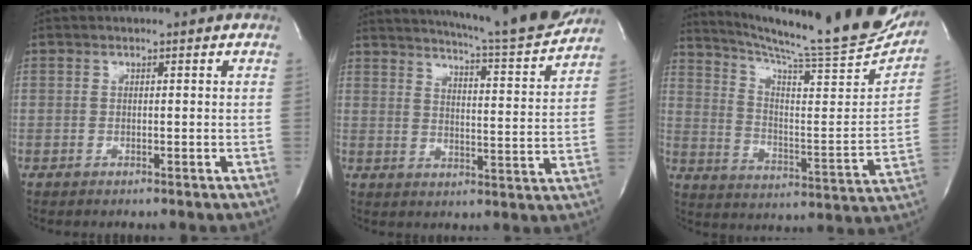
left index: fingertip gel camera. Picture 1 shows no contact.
{"total": 17.8, "force": [16.4, -0.4, 6.8], "torque": [-0.112, -0.054, 0.212]}
{"total": 24.9, "force": [22.8, 1.0, 10.0], "torque": [-0.158, -0.088, 0.308]}